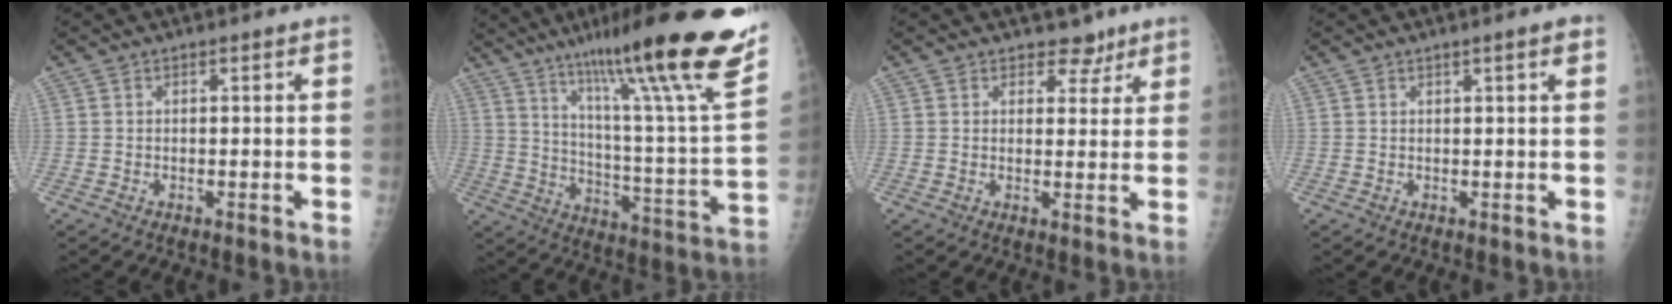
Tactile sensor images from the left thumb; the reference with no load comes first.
{"total": 30.5, "force": [19.6, 2.7, 23.2], "torque": [-0.330, -0.073, 0.299]}
{"total": 4.1, "force": [3.1, 2.5, 0.8], "torque": [0.019, -0.018, 0.043]}
{"total": 1.6, "force": [1.0, 0.0, 1.2], "torque": [-0.019, -0.003, 0.014]}